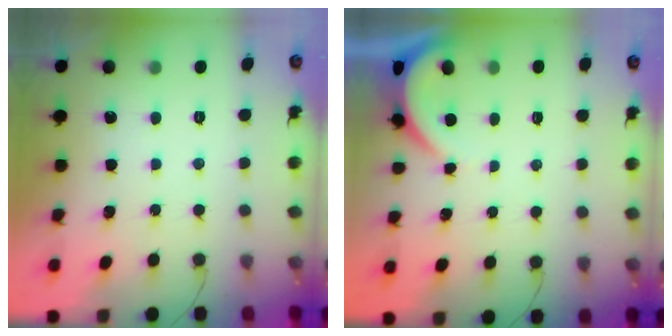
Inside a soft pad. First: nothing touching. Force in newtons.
{"total": 2.9, "press": 2.8, "slide": 0.3}